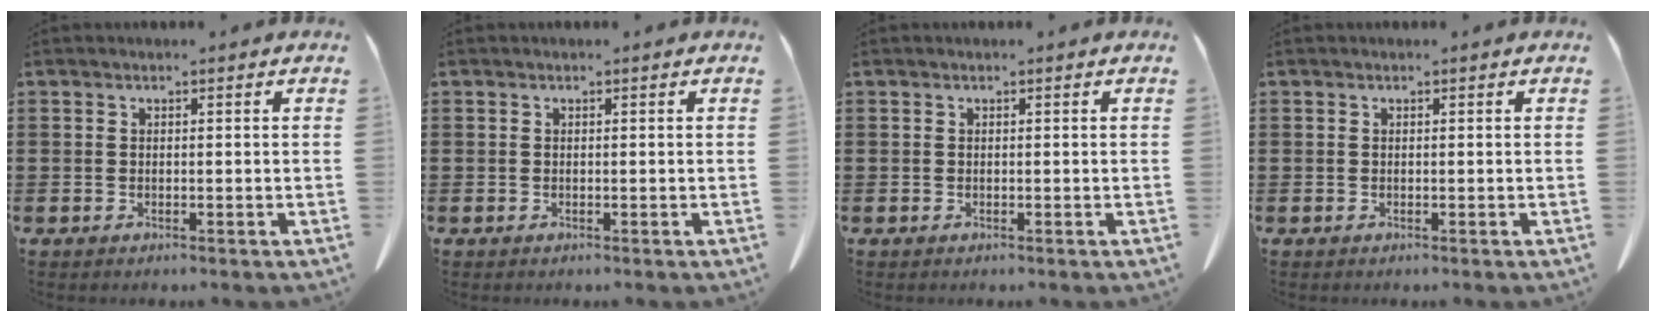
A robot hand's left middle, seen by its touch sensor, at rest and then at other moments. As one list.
[{"total": 0.0}, {"total": 0.0}, {"total": 0.0}]